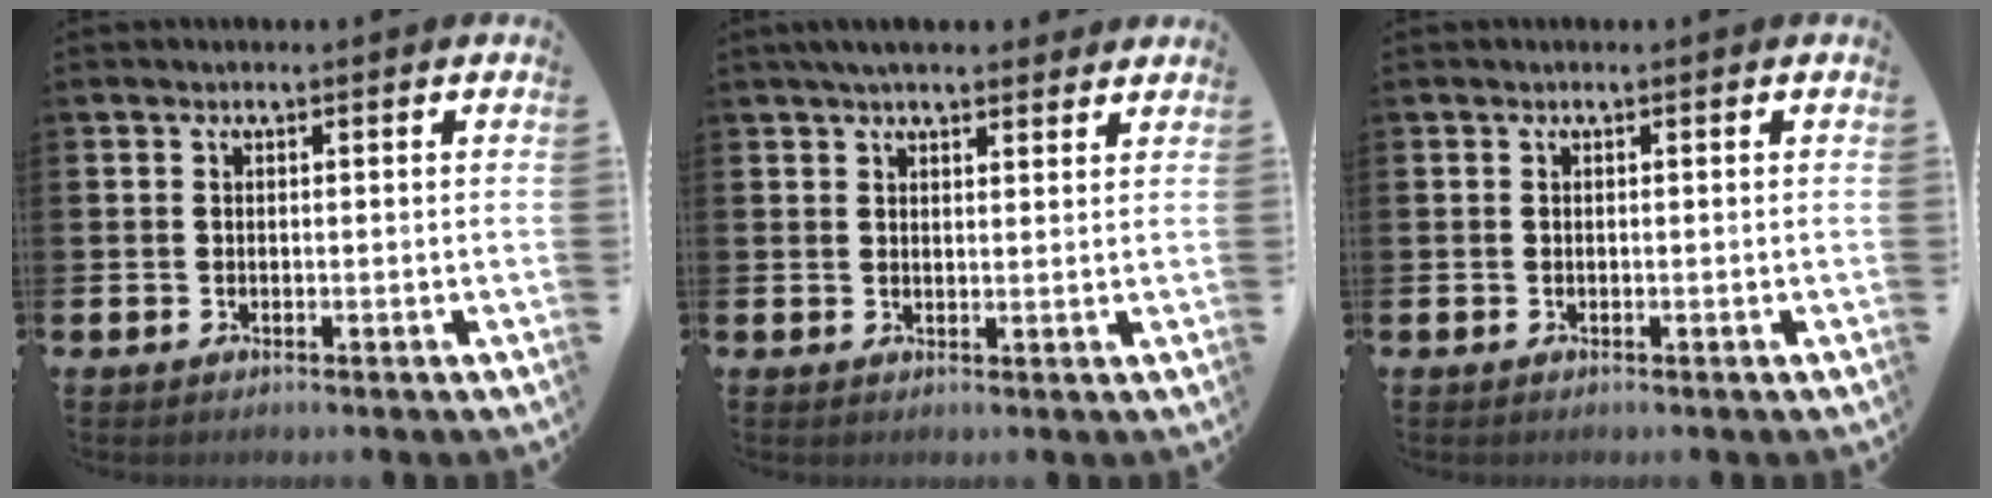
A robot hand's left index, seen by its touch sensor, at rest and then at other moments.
{"total": 3.8, "force": [3.5, 0.9, 1.1], "torque": [-0.023, -0.010, 0.062]}
{"total": 0.0}